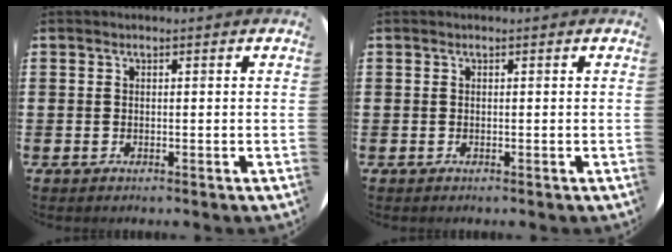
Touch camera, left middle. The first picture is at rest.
{"total": 0.0}